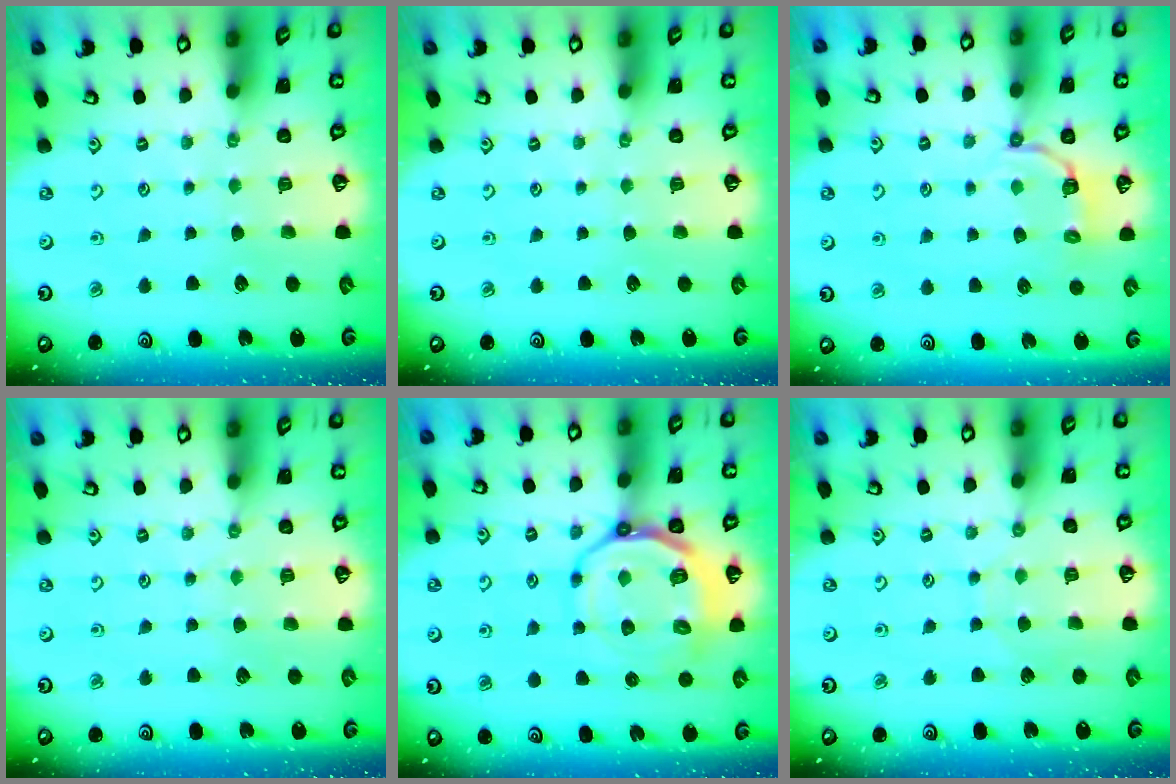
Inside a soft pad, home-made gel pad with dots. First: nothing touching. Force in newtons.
{"total": 0.0}
{"total": 3.5, "press": 2.9, "slide": 2.0}
{"total": 2.8, "press": 2.8, "slide": 0.5}
{"total": 14.1, "press": 13.7, "slide": 3.3}
{"total": 5.2, "press": 5.2, "slide": 0.7}